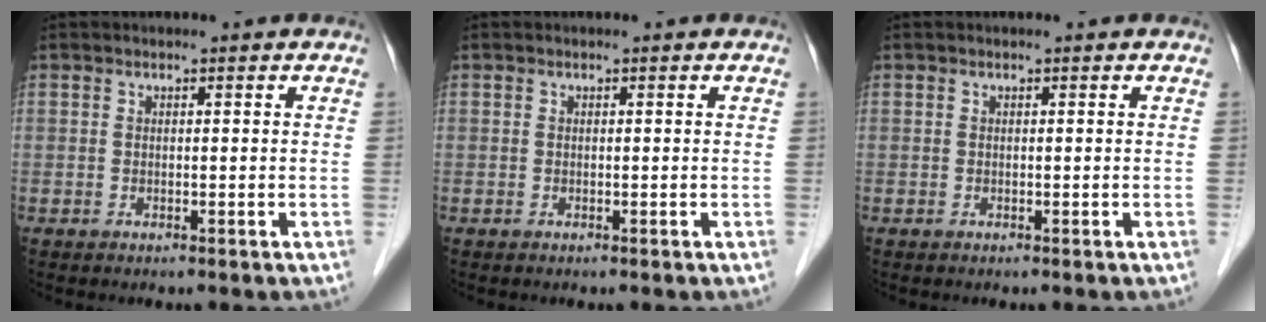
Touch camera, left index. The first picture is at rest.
{"total": 0.0}
{"total": 0.0}